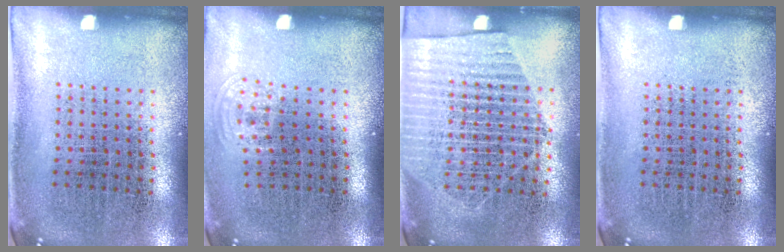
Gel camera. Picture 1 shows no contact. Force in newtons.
{"total": 0.8, "press": 0.5, "slide": 0.6}
{"total": 1.5, "press": 1.3, "slide": 0.7}
{"total": 0.0}